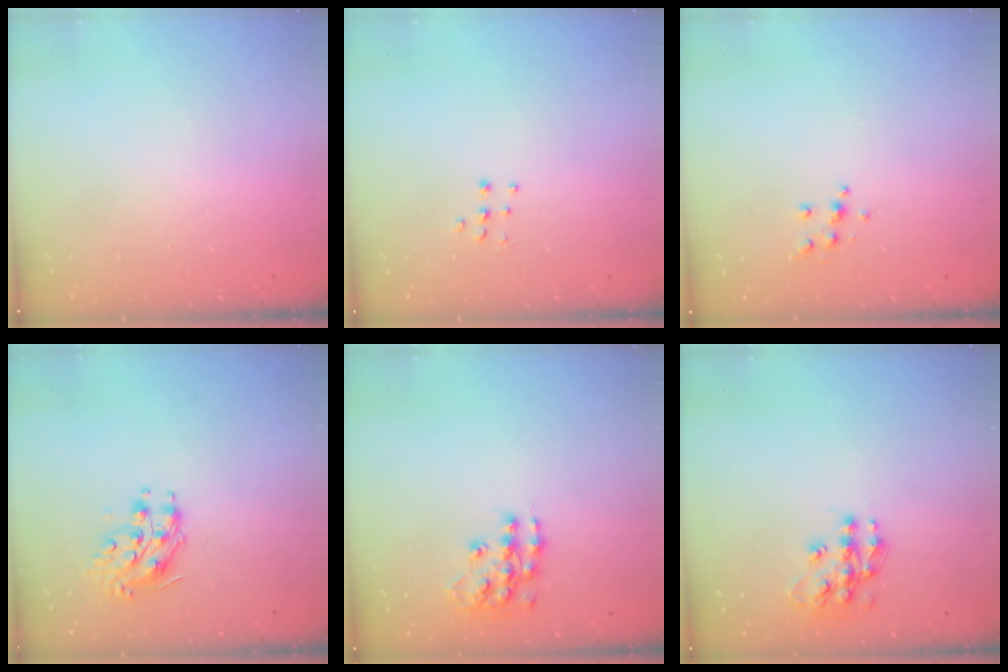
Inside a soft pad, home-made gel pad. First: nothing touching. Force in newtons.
{"total": 4.6, "press": 4.5, "slide": 0.7}
{"total": 5.4, "press": 5.3, "slide": 0.4}
{"total": 9.0, "press": 9.0, "slide": 0.4}
{"total": 11.7, "press": 11.6, "slide": 0.8}
{"total": 12.6, "press": 12.6, "slide": 0.8}